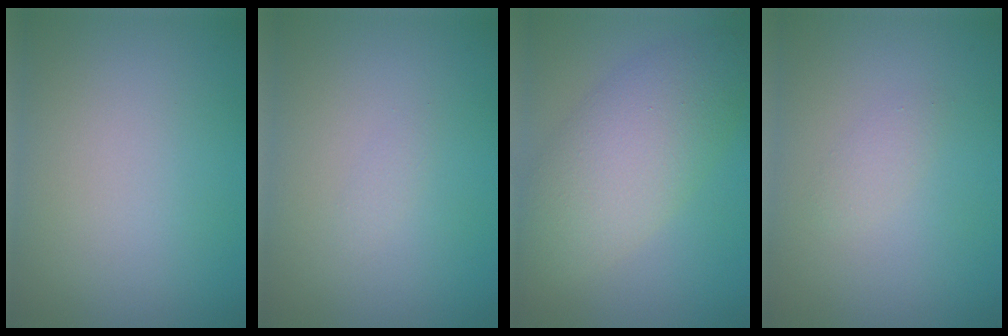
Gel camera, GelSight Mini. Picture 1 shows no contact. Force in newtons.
{"total": 0.6, "press": 0.6, "slide": 0.0}
{"total": 7.2, "press": 7.2, "slide": 0.6}
{"total": 1.0, "press": 1.0, "slide": 0.0}